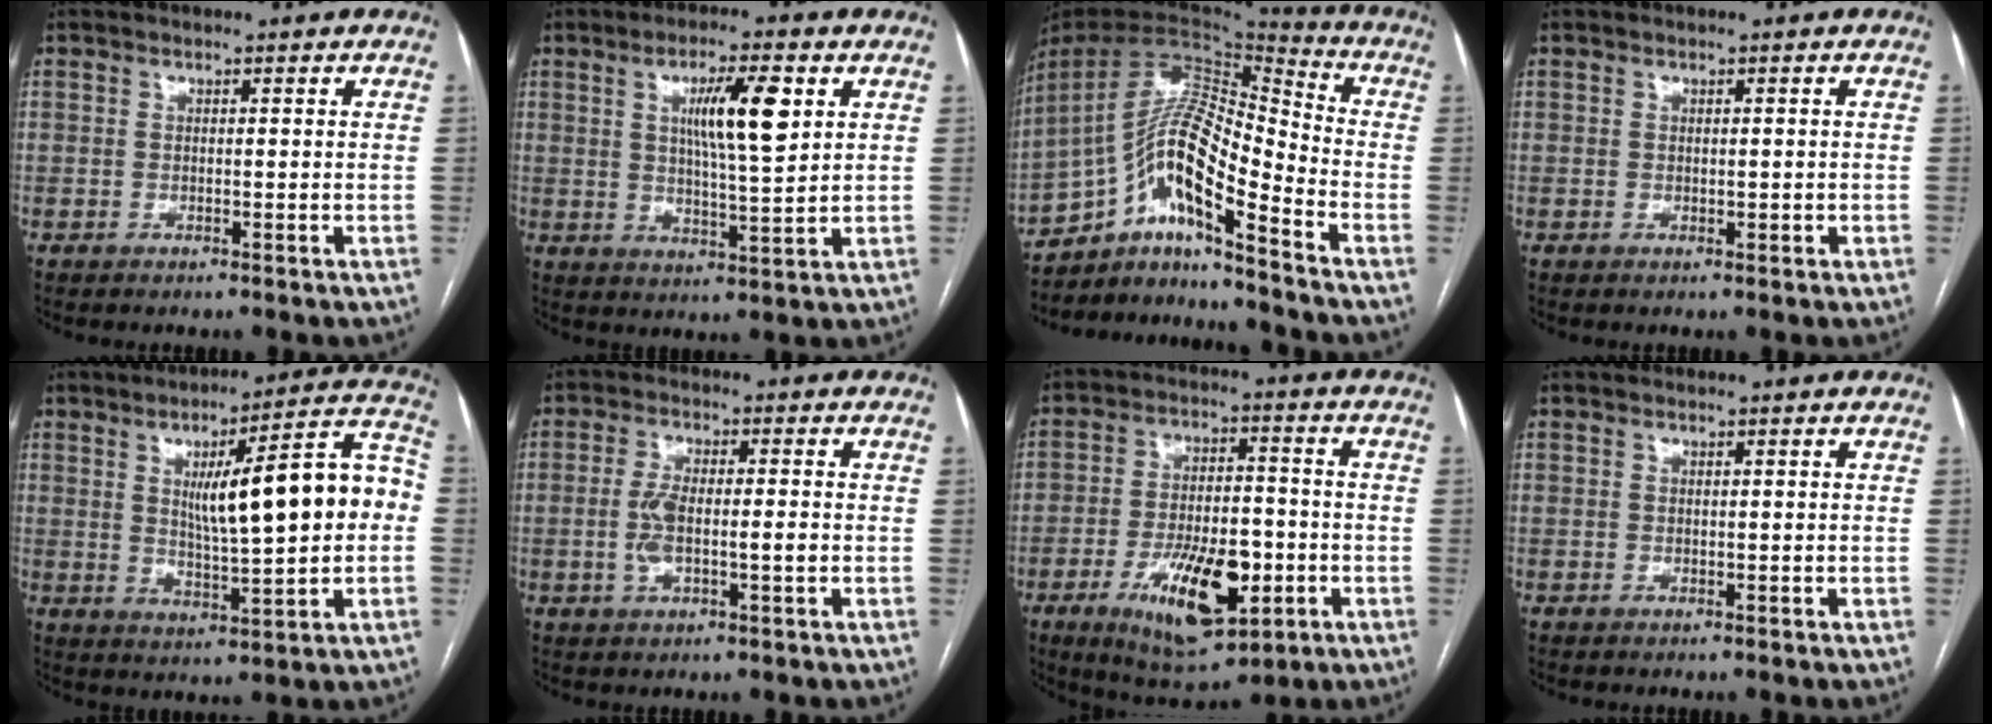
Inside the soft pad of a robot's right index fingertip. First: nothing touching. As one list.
[{"total": 9.1, "force": [3.0, 1.1, 8.5], "torque": [-0.145, 0.002, 0.051]}, {"total": 16.0, "force": [-10.2, 2.1, 12.1], "torque": [-0.228, 0.020, -0.181]}, {"total": 0.6, "force": [-0.1, 0.4, 0.4], "torque": [-0.005, 0.001, 0.001]}, {"total": 16.5, "force": [1.6, 2.4, 16.2], "torque": [-0.232, 0.034, 0.027]}, {"total": 5.5, "force": [-0.7, 1.6, 5.2], "torque": [-0.112, 0.011, -0.010]}, {"total": 14.6, "force": [-5.2, 5.6, 12.5], "torque": [-0.217, -0.002, -0.073]}, {"total": 0.0}]